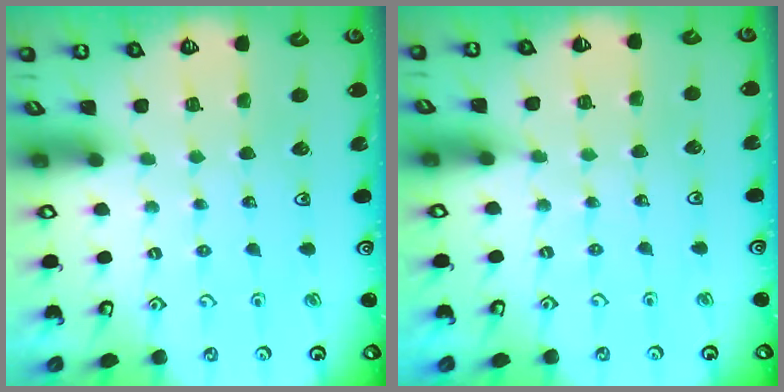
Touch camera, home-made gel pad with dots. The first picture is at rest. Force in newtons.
{"total": 2.8, "press": 2.7, "slide": 0.5}